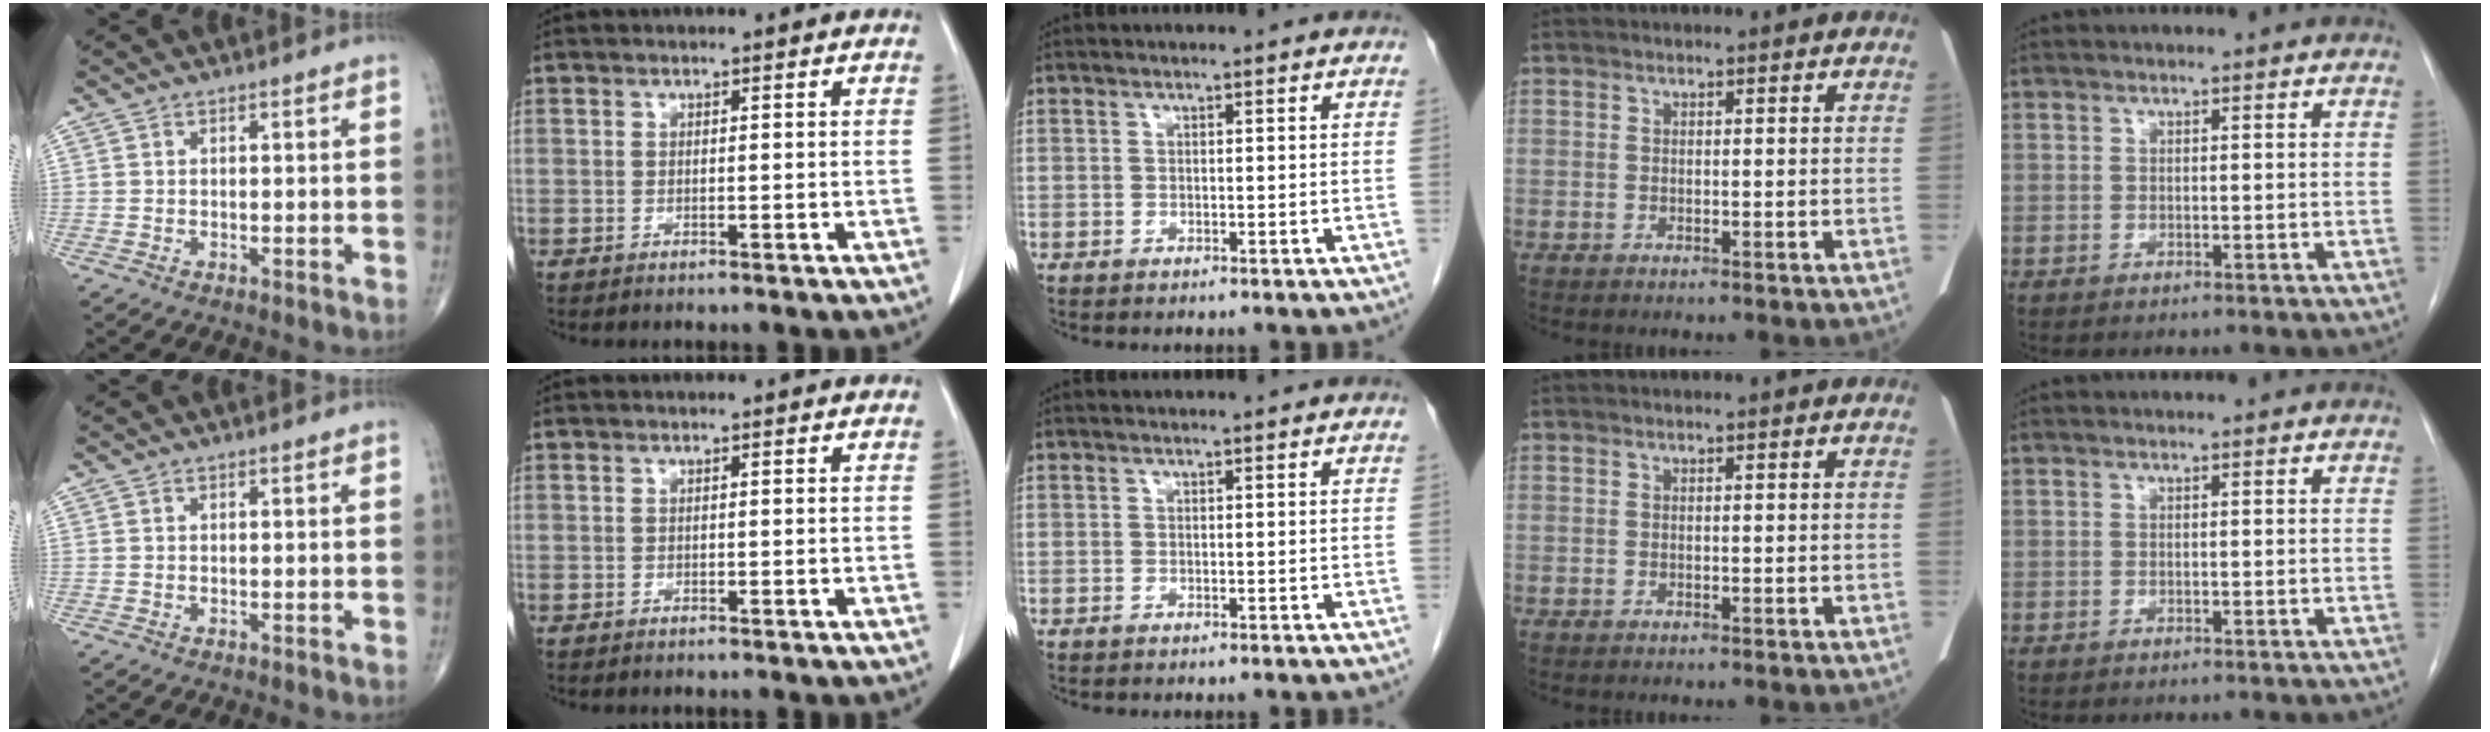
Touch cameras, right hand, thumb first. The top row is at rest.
{}